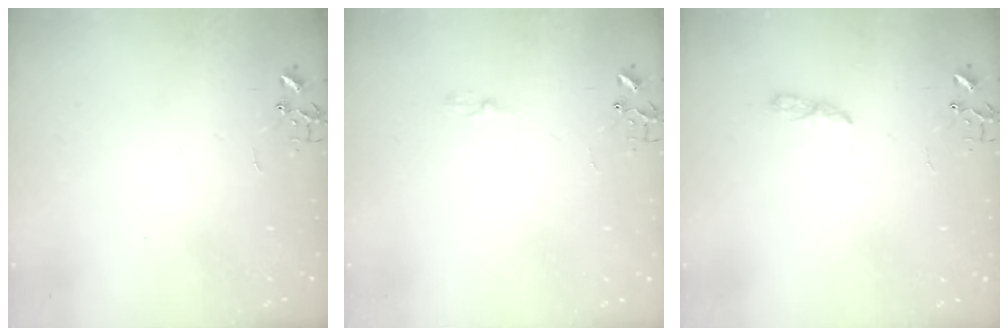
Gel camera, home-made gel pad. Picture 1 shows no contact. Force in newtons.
{"total": 3.9, "press": 3.9, "slide": 0.5}
{"total": 5.4, "press": 5.4, "slide": 0.6}